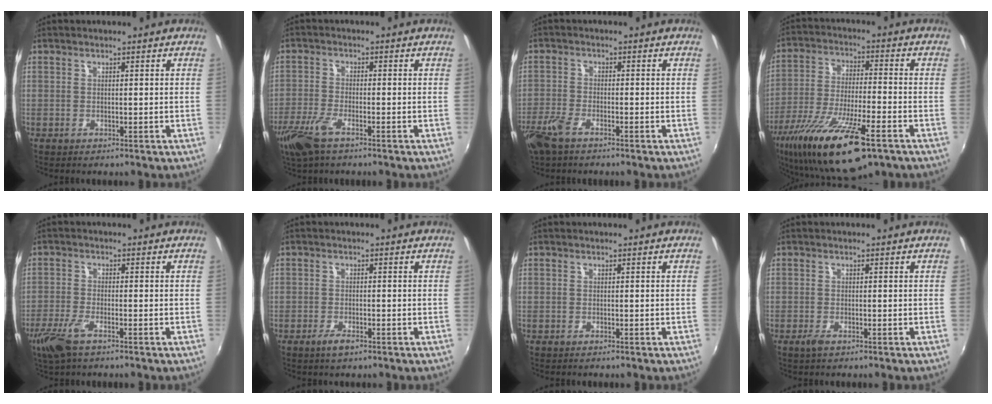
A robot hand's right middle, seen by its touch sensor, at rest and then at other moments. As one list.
[{"total": 7.4, "force": [-4.7, 2.3, 5.2], "torque": [-0.129, -0.017, -0.096]}, {"total": 5.5, "force": [-3.8, 1.9, 3.4], "torque": [-0.091, -0.009, -0.081]}, {"total": 20.3, "force": [-12.9, 4.6, 15.0], "torque": [-0.294, -0.055, -0.228]}, {"total": 6.2, "force": [-3.9, 1.8, 4.4], "torque": [-0.111, -0.014, -0.078]}, {"total": 2.5, "force": [-1.7, 0.9, 1.6], "torque": [-0.037, -0.005, -0.034]}, {"total": 0.0}, {"total": 1.5, "force": [-0.9, 0.5, 1.0], "torque": [-0.022, -0.004, -0.018]}]